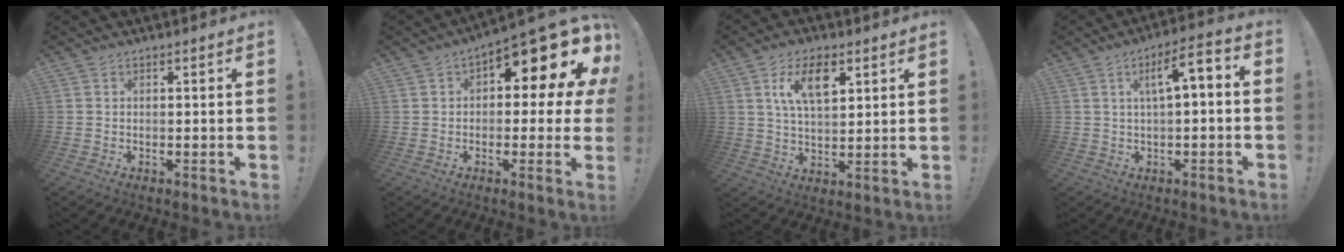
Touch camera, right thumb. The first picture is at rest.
{"total": 11.9, "force": [6.4, 4.7, 8.8], "torque": [-0.107, -0.059, 0.100]}
{"total": 10.5, "force": [4.9, 5.2, 7.7], "torque": [-0.120, -0.012, 0.085]}
{"total": 7.9, "force": [1.2, 2.2, 7.4], "torque": [-0.117, -0.002, 0.015]}